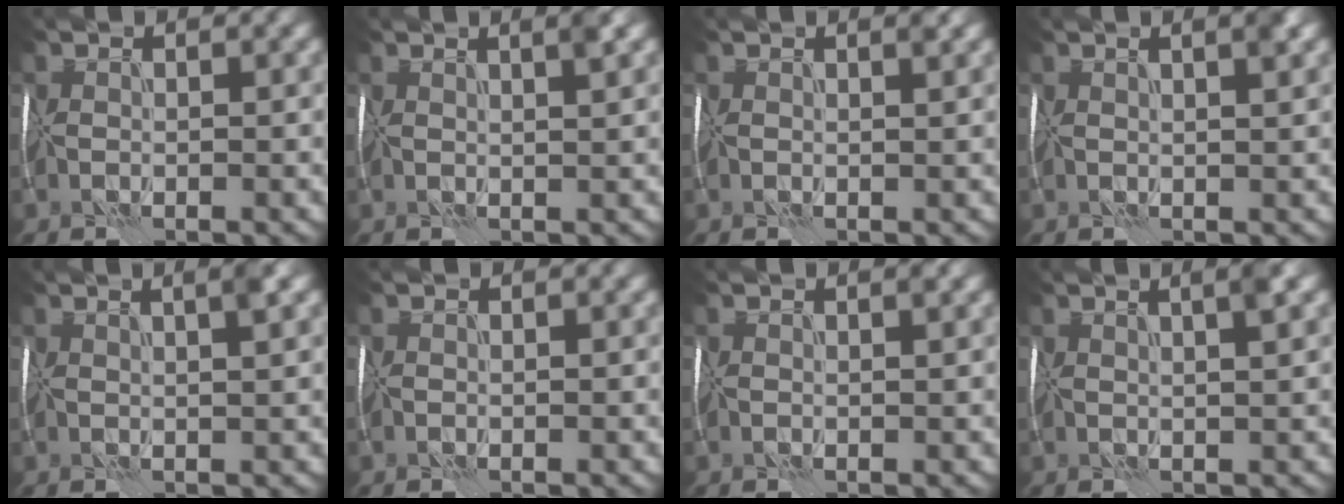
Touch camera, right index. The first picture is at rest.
{"total": 1.9, "force": [1.3, -0.2, 1.4], "torque": [-0.018, 0.009, 0.018]}
{"total": 1.0, "force": [0.7, 0.2, 0.7], "torque": [-0.005, 0.001, 0.011]}
{"total": 2.3, "force": [1.2, 0.2, 1.9], "torque": [-0.022, 0.011, 0.016]}
{"total": 2.2, "force": [1.3, -0.2, 1.8], "torque": [-0.025, 0.013, 0.021]}
{"total": 0.0}
{"total": 0.7, "force": [0.4, 0.1, 0.6], "torque": [-0.006, 0.001, 0.007]}
{"total": 2.5, "force": [1.5, 0.0, 2.0], "torque": [-0.024, 0.016, 0.022]}